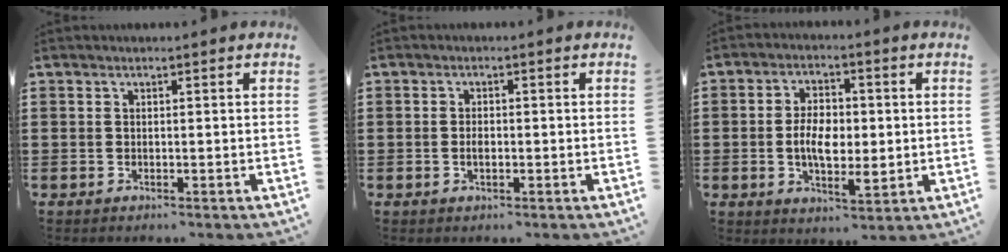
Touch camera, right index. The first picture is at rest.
{"total": 1.5, "force": [-0.3, 0.7, 1.3], "torque": [-0.025, 0.003, -0.007]}
{"total": 6.5, "force": [-0.4, 3.4, 5.5], "torque": [-0.095, 0.008, -0.010]}